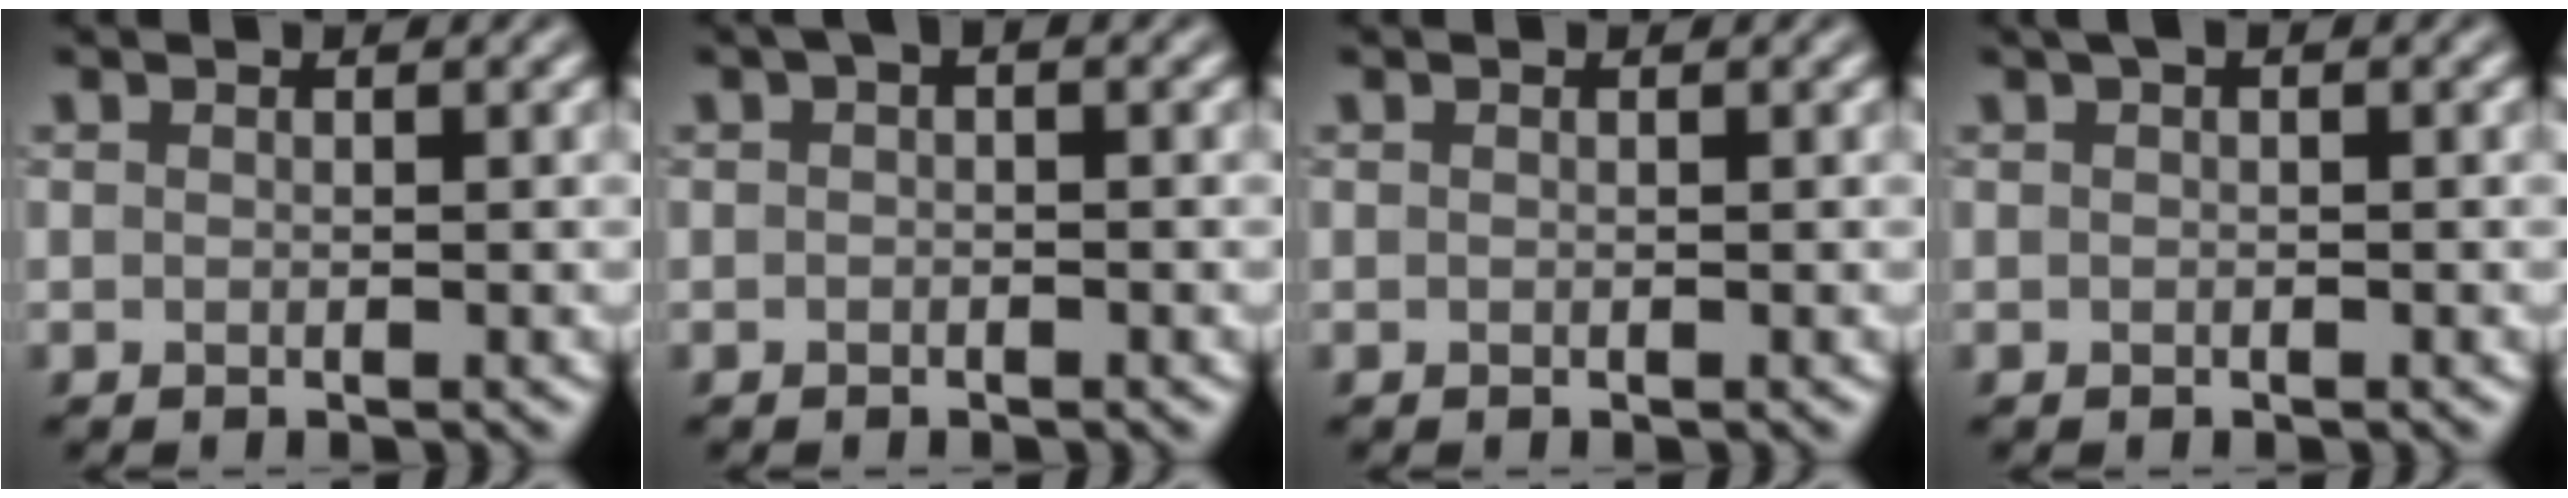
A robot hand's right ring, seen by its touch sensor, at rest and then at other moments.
{"total": 1.1, "force": [0.3, 0.5, 0.9], "torque": [-0.018, 0.002, 0.000]}
{"total": 0.0}
{"total": 1.0, "force": [0.5, 0.3, 0.8], "torque": [-0.013, 0.005, 0.009]}